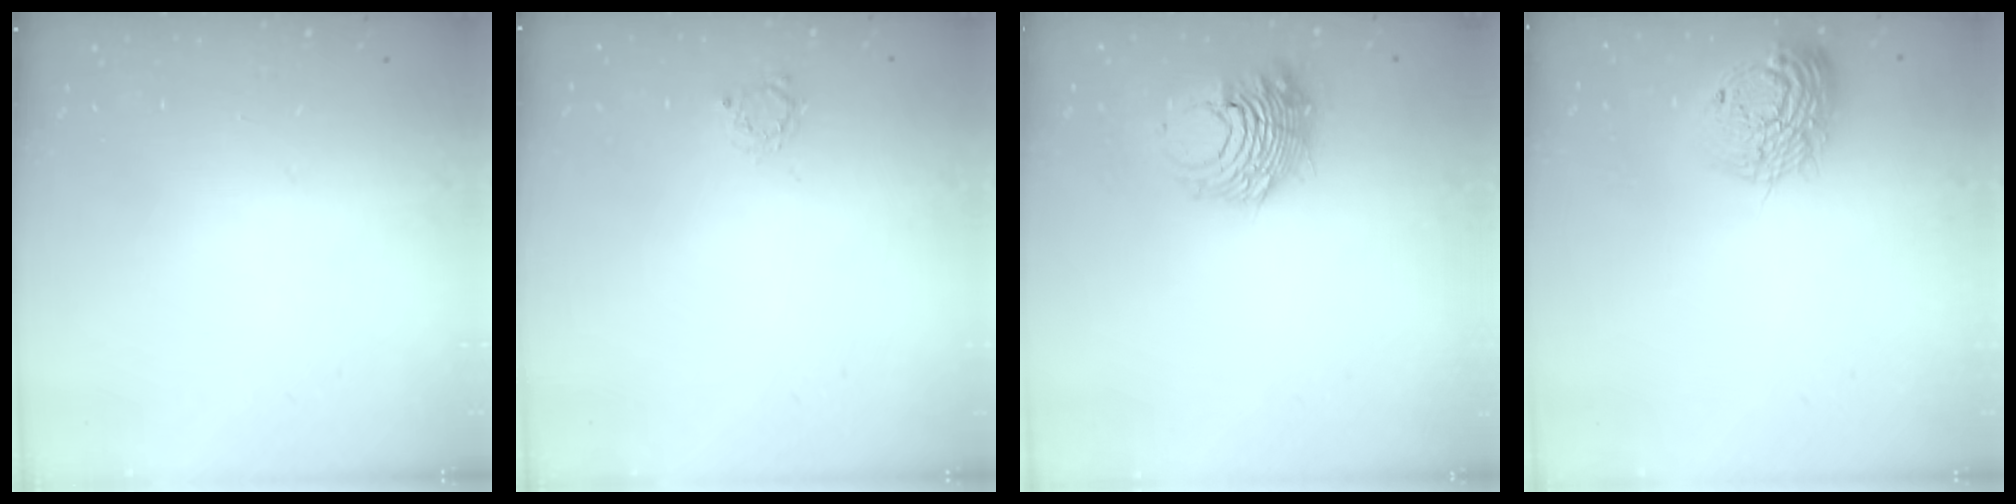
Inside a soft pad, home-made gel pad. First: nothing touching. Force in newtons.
{"total": 2.8, "press": 2.7, "slide": 0.4}
{"total": 11.2, "press": 11.2, "slide": 0.7}
{"total": 15.6, "press": 15.6, "slide": 1.4}